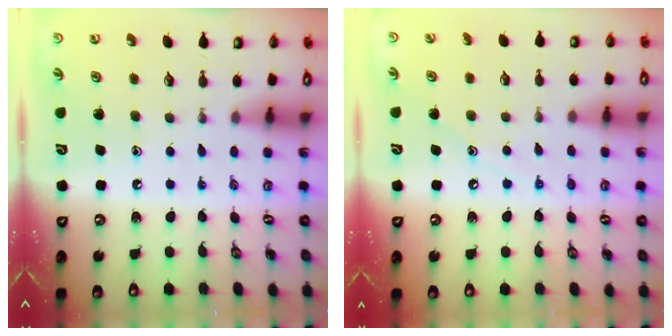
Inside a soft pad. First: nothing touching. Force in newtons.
{"total": 5.6, "press": 5.6, "slide": 0.7}